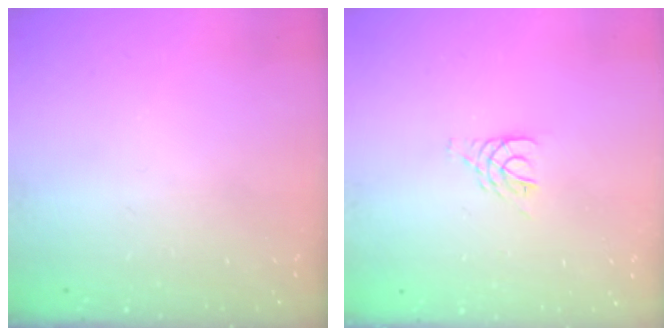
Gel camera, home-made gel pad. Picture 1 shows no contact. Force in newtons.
{"total": 4.4, "press": 4.4, "slide": 0.6}